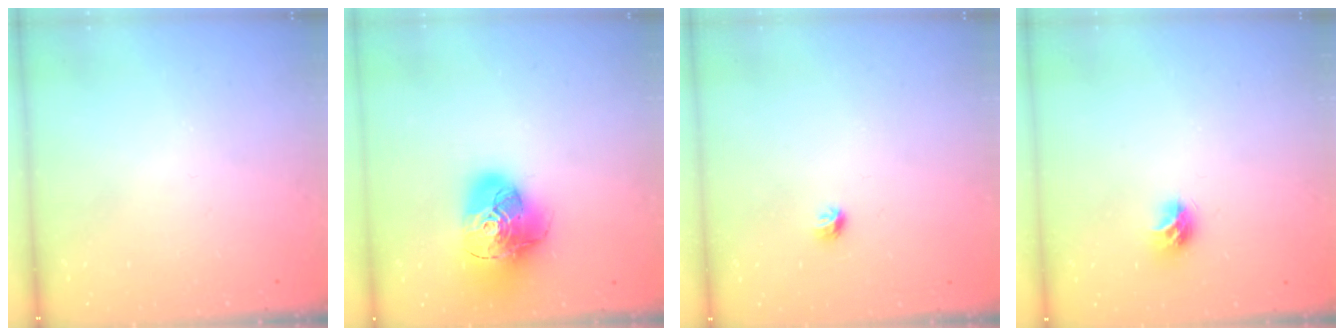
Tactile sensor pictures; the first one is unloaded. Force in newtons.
{"total": 20.1, "press": 20.0, "slide": 2.6}
{"total": 4.2, "press": 4.1, "slide": 1.0}
{"total": 7.5, "press": 7.5, "slide": 0.1}